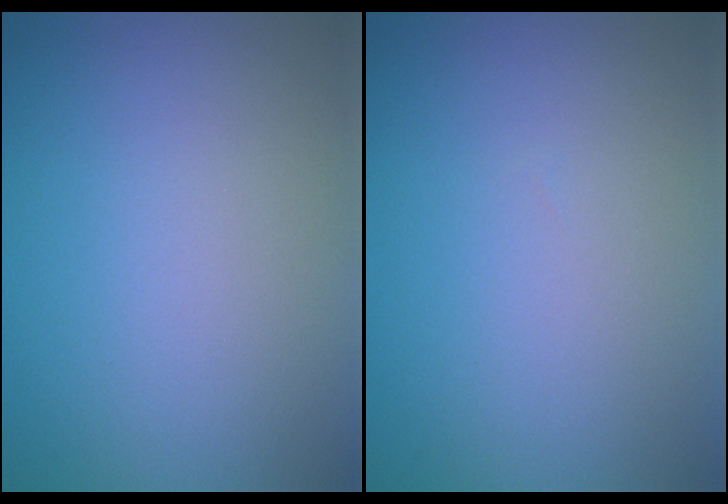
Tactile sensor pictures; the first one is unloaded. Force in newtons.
{"total": 0.0}